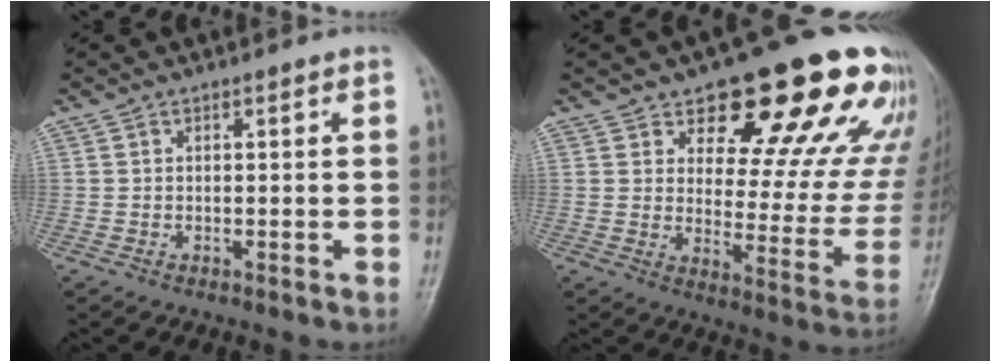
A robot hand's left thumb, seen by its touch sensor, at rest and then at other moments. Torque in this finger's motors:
{"motor_torque": [2.58, 2.45, 1.10, -1.67, 0.10]}